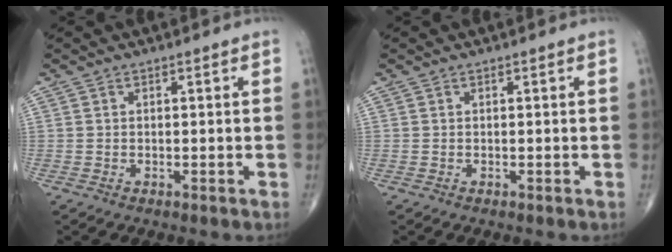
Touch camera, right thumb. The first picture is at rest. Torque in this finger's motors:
{"motor_torque": [-0.02, 0.01, 0.00, 0.00, 0.01]}